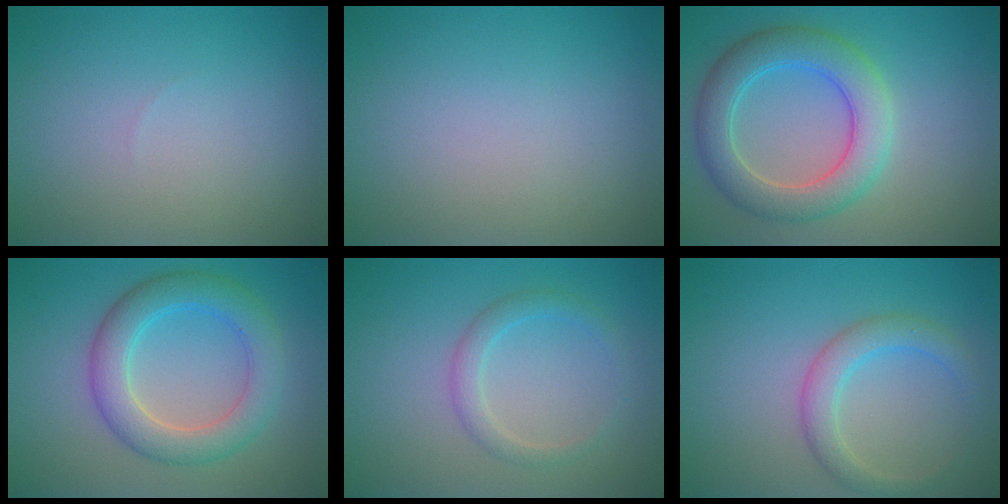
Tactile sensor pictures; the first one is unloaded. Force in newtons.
{"total": 0.0}
{"total": 5.8, "press": 5.8, "slide": 0.3}
{"total": 5.2, "press": 5.2, "slide": 0.1}
{"total": 2.0, "press": 2.0, "slide": 0.1}
{"total": 3.0, "press": 3.0, "slide": 0.1}